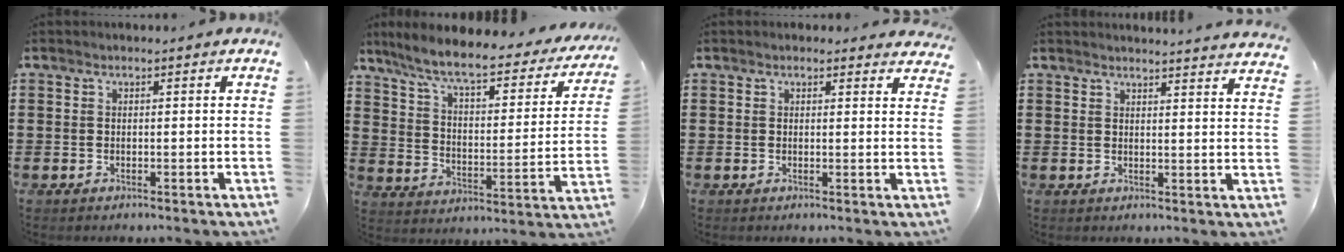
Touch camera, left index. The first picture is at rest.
{"total": 7.6, "force": [6.2, 0.9, 4.2], "torque": [-0.106, -0.039, 0.103]}
{"total": 1.4, "force": [1.3, 0.5, 0.2], "torque": [-0.008, 0.003, 0.025]}
{"total": 3.0, "force": [2.9, -0.8, 0.2], "torque": [-0.004, -0.020, 0.052]}